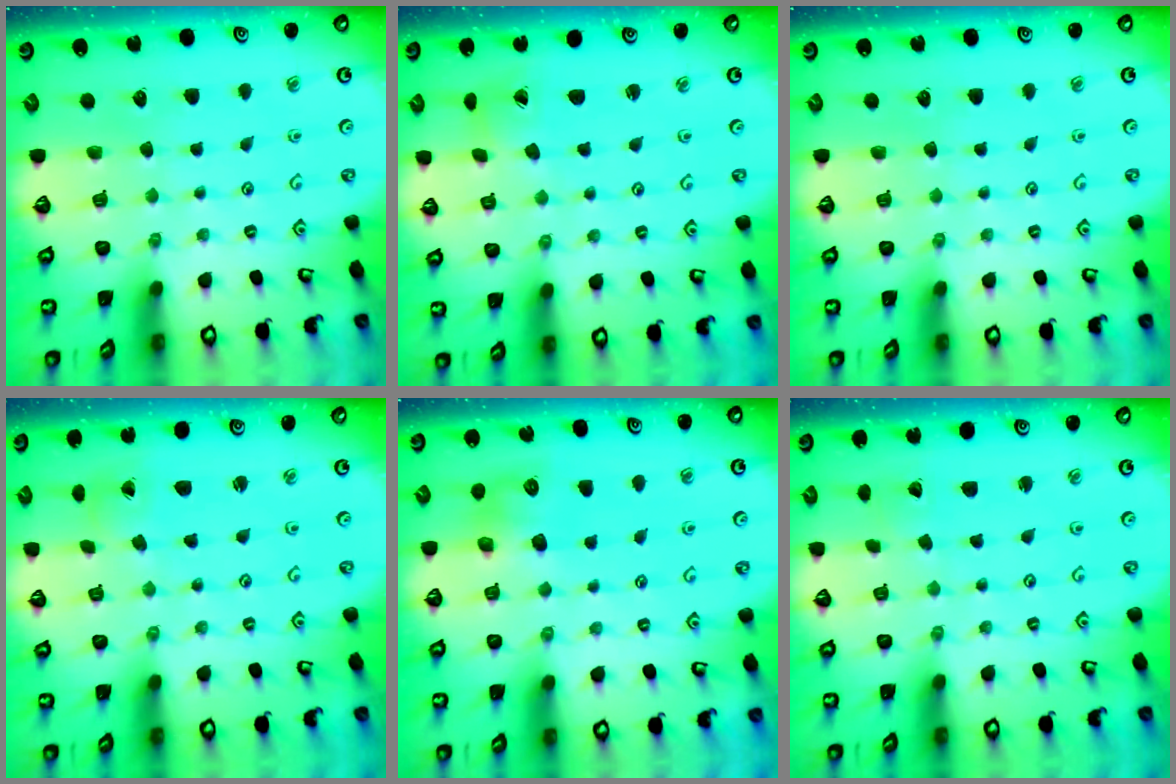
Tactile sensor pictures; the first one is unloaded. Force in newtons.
{"total": 2.2, "press": 2.2, "slide": 0.3}
{"total": 0.0}
{"total": 1.8, "press": 1.8, "slide": 0.1}
{"total": 7.1, "press": 7.1, "slide": 0.1}
{"total": 1.3, "press": 1.3, "slide": 0.1}